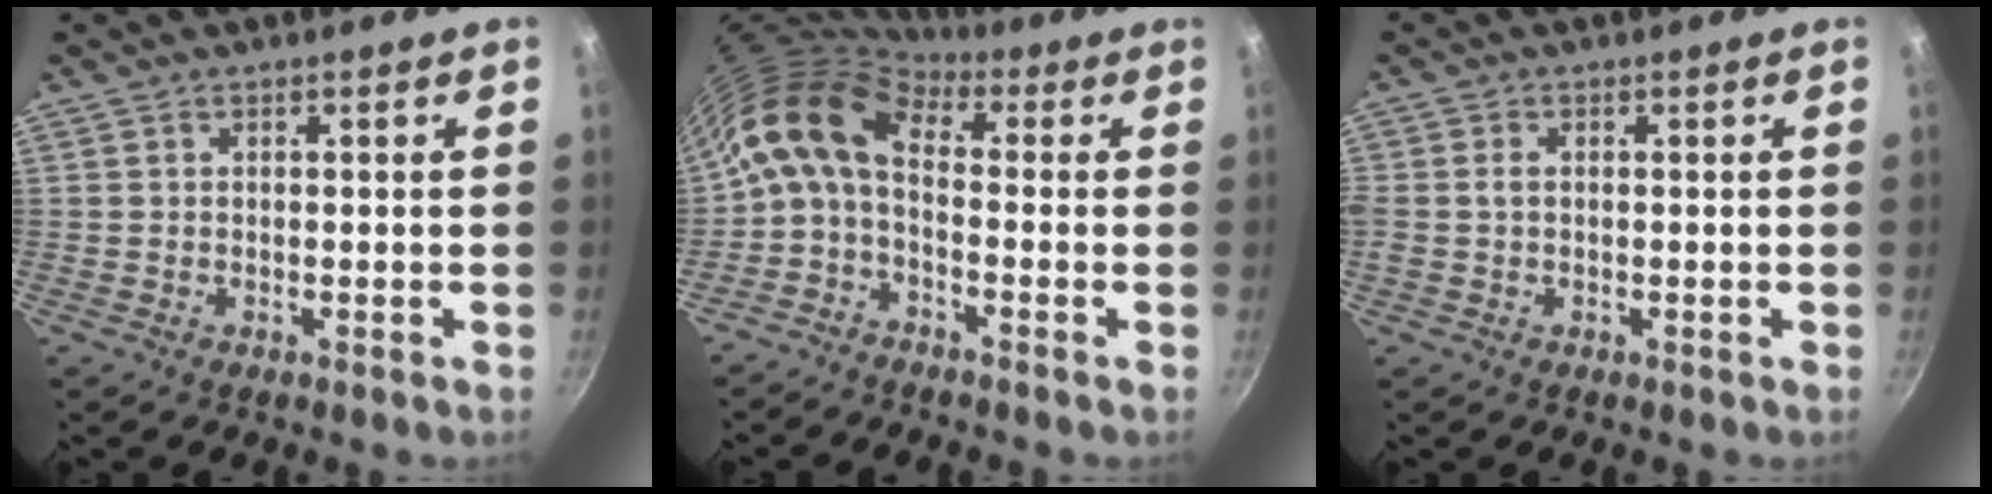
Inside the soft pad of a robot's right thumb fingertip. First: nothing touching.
{"total": 10.7, "force": [-0.5, 6.0, 8.8], "torque": [-0.163, 0.054, -0.029]}
{"total": 1.7, "force": [0.0, 1.2, 1.2], "torque": [-0.032, 0.003, -0.001]}